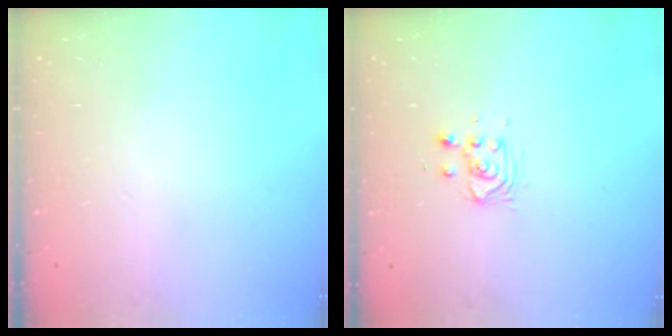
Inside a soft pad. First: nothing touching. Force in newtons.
{"total": 3.6, "press": 3.6, "slide": 0.1}